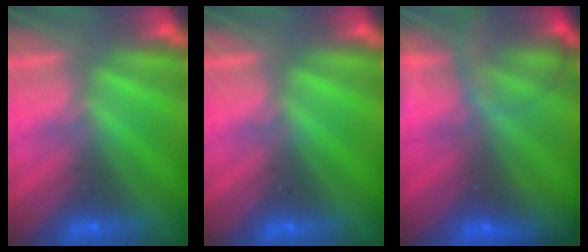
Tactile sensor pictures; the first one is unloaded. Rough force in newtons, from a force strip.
{"total": 0.0}
{"total": 8.8}